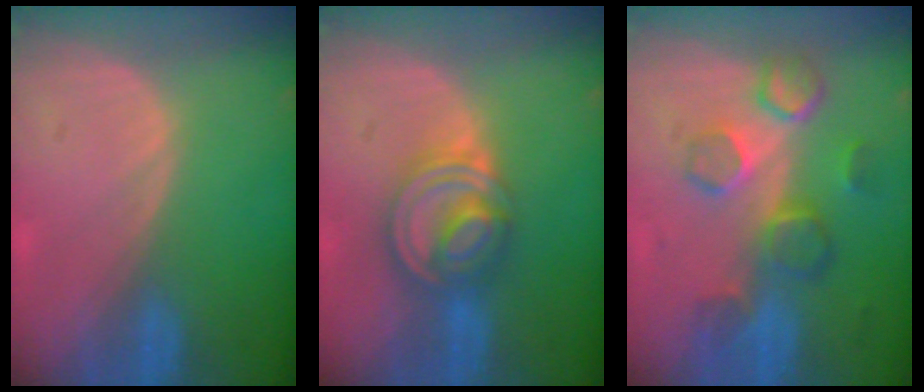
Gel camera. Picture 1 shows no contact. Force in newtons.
{"total": 8.0, "press": 6.8, "slide": 4.2}
{"total": 8.4, "press": 7.6, "slide": 3.6}